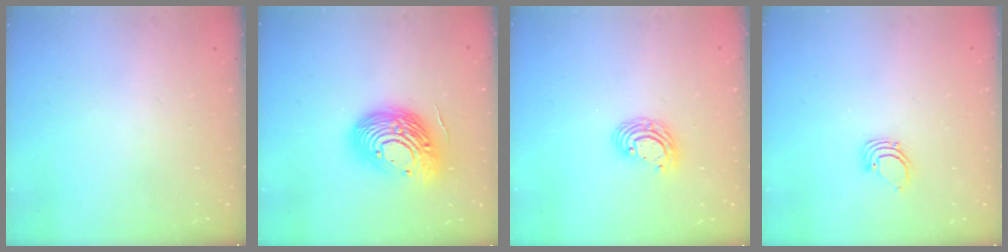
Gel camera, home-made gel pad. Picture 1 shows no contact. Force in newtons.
{"total": 20.0, "press": 20.0, "slide": 1.6}
{"total": 7.3, "press": 7.1, "slide": 1.3}
{"total": 2.7, "press": 2.7, "slide": 0.1}